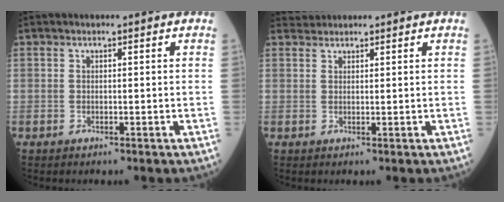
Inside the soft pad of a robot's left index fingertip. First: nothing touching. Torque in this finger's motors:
{"motor_torque": [-0.63, -0.91, 0.15, 0.01]}